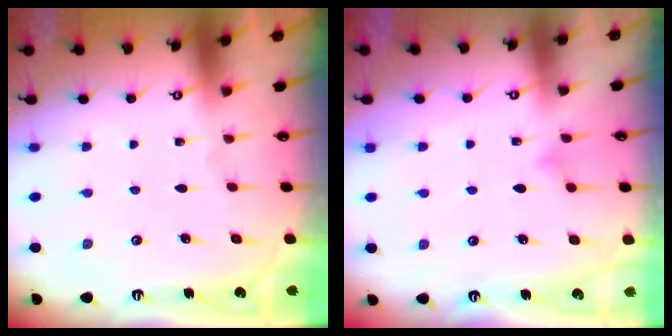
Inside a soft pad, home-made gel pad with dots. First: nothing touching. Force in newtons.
{"total": 6.3, "press": 6.3, "slide": 0.6}